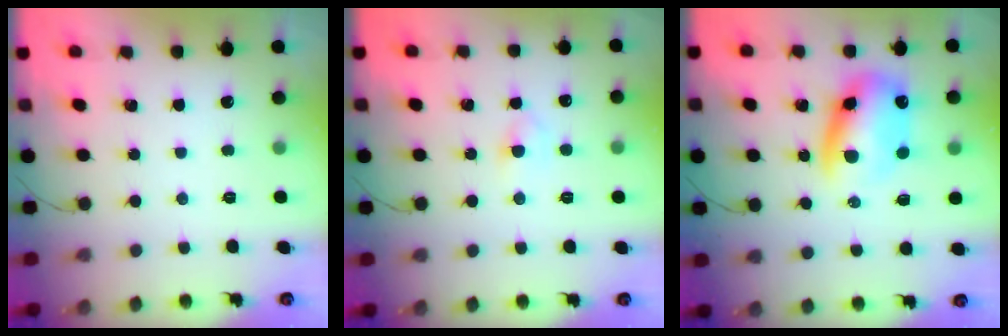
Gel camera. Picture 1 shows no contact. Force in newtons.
{"total": 3.5, "press": 3.3, "slide": 1.1}
{"total": 10.6, "press": 10.4, "slide": 2.5}